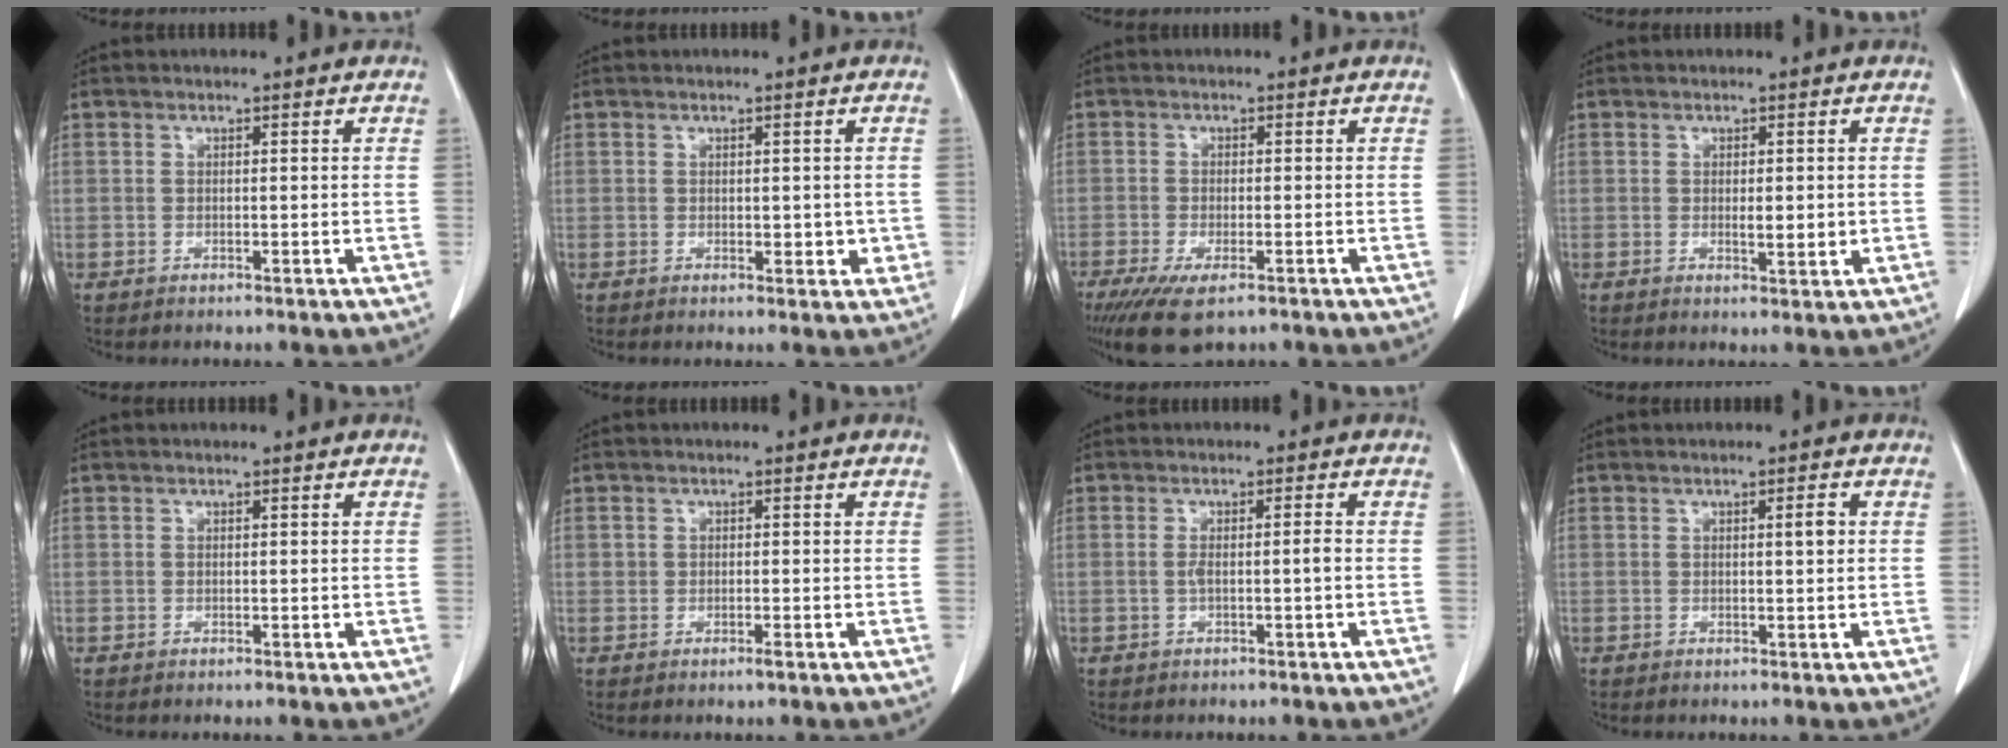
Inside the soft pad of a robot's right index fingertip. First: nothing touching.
{"total": 2.6, "force": [-0.1, 1.7, 2.0], "torque": [-0.017, -0.001, 0.003]}
{"total": 7.6, "force": [-5.0, 2.2, 5.3], "torque": [-0.083, -0.019, -0.076]}
{"total": 2.8, "force": [-0.1, 0.9, 2.6], "torque": [-0.039, -0.004, 0.001]}
{"total": 0.0}
{"total": 0.8, "force": [-0.3, 0.4, 0.6], "torque": [-0.010, -0.001, -0.005]}
{"total": 2.1, "force": [-0.4, -0.1, 2.0], "torque": [-0.036, 0.001, -0.006]}
{"total": 1.6, "force": [0.3, 0.1, 1.6], "torque": [-0.025, 0.002, 0.004]}